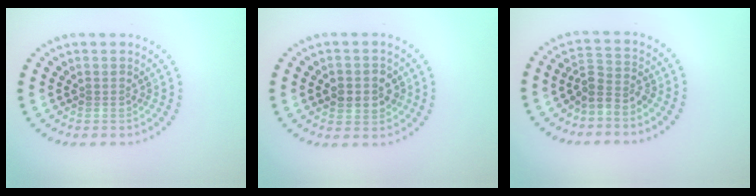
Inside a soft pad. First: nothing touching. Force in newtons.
{"total": 2.8, "press": 2.8, "slide": 0.4}
{"total": 2.6, "press": 2.0, "slide": 1.7}